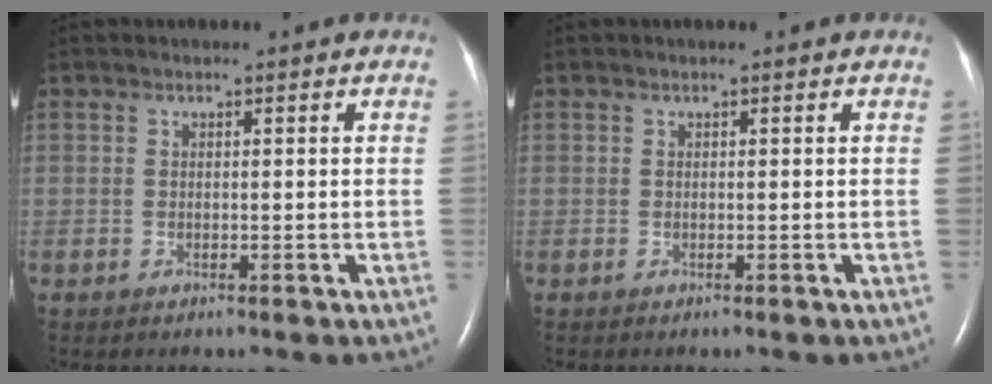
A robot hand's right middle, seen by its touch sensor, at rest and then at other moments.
{"total": 0.0}